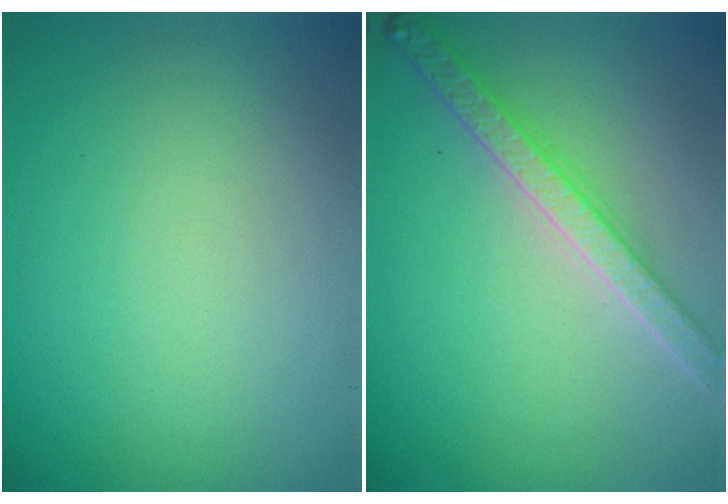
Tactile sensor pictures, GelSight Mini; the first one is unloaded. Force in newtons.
{"total": 4.1, "press": 3.5, "slide": 2.2}